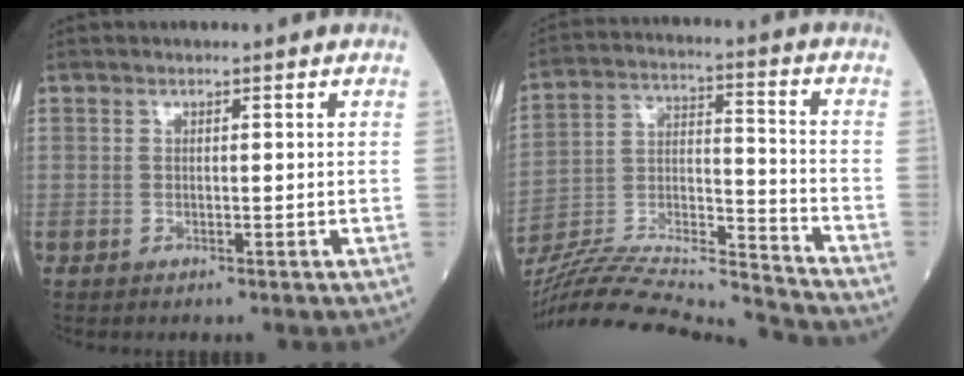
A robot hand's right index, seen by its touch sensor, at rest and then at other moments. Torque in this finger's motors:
{"motor_torque": [-1.06, -0.90, -0.72, -0.21]}